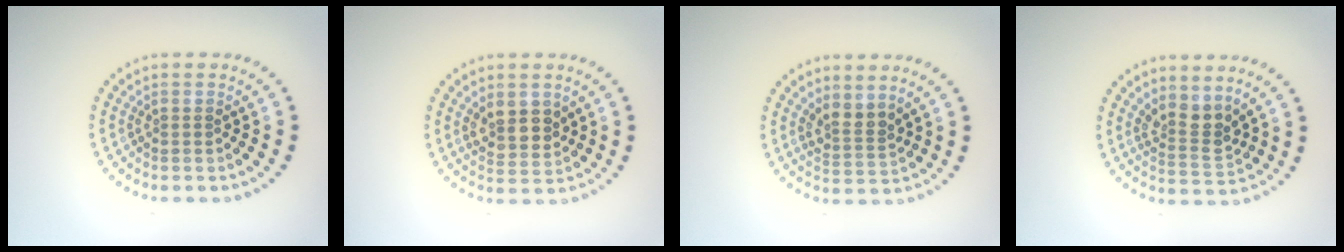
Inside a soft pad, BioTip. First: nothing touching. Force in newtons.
{"total": 2.8, "press": 2.6, "slide": 1.2}
{"total": 2.4, "press": 1.8, "slide": 1.6}
{"total": 2.8, "press": 2.1, "slide": 1.8}